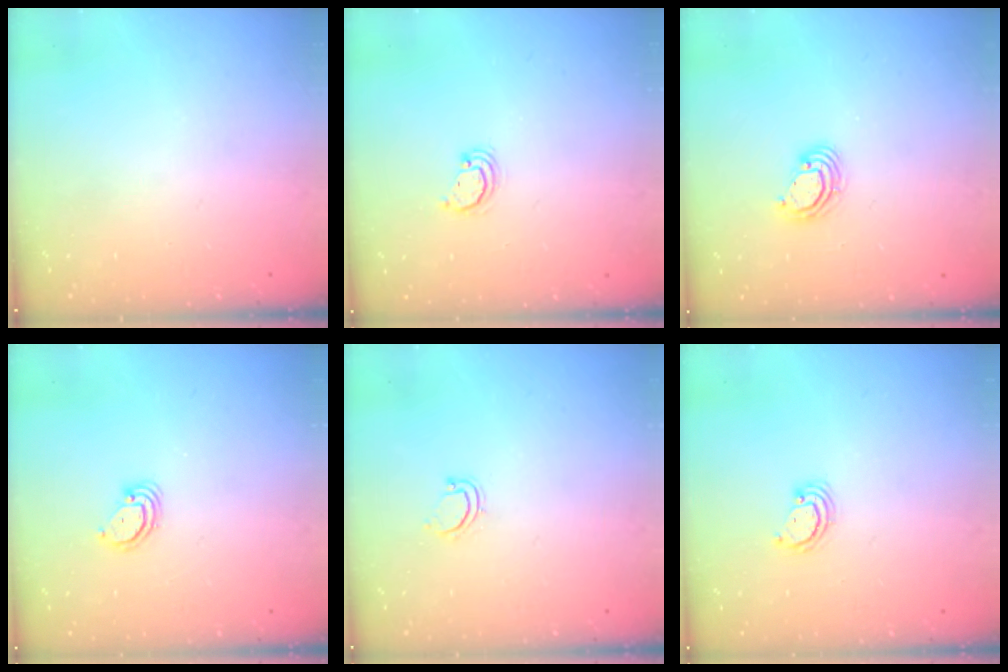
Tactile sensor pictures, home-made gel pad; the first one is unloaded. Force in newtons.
{"total": 2.2, "press": 2.2, "slide": 0.3}
{"total": 5.6, "press": 5.6, "slide": 0.3}
{"total": 3.6, "press": 3.6, "slide": 0.2}
{"total": 3.4, "press": 3.4, "slide": 0.3}
{"total": 2.6, "press": 2.6, "slide": 0.3}